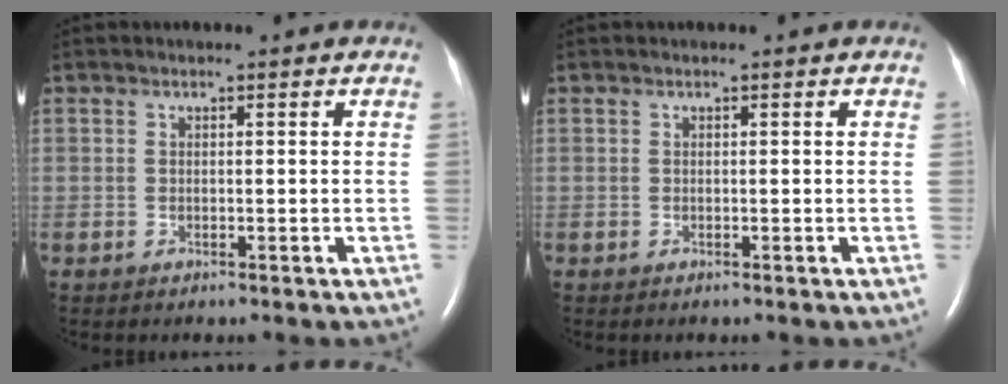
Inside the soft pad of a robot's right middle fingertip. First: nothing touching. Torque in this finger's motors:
{"motor_torque": [0.00, -0.42, 0.06, 0.01]}